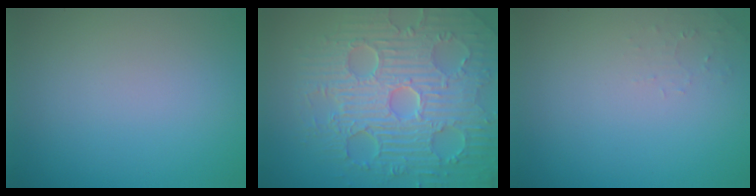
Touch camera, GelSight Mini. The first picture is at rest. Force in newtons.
{"total": 10.1, "press": 7.0, "slide": 7.3}
{"total": 0.9, "press": 0.9, "slide": 0.2}